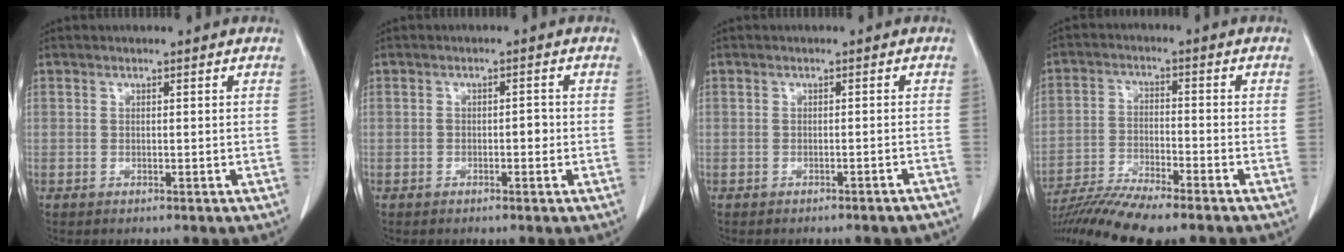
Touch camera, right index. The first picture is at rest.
{"total": 1.5, "force": [-0.4, 0.7, 1.3], "torque": [-0.013, 0.006, -0.006]}
{"total": 4.8, "force": [-4.5, 0.6, 1.6], "torque": [-0.019, -0.006, -0.047]}
{"total": 12.0, "force": [-10.3, 0.1, 6.1], "torque": [-0.103, -0.021, -0.175]}